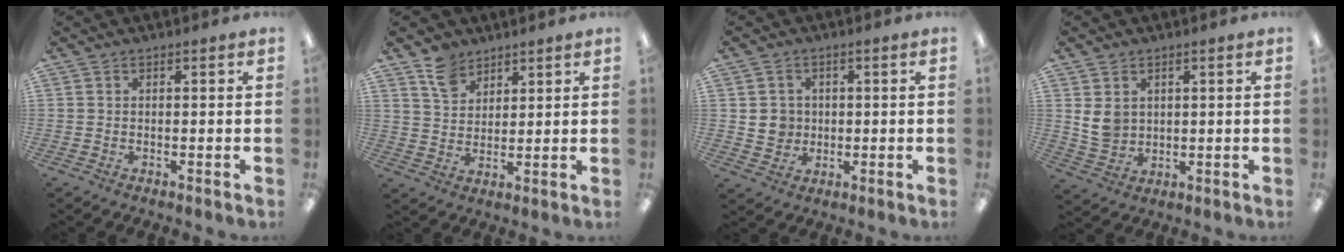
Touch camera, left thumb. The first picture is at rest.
{"total": 7.0, "force": [5.1, 4.5, 1.8], "torque": [-0.034, -0.017, 0.095]}
{"total": 4.6, "force": [0.9, 4.4, 0.8], "torque": [-0.003, 0.001, 0.013]}
{"total": 5.3, "force": [1.8, 4.4, 2.4], "torque": [-0.043, -0.001, 0.033]}